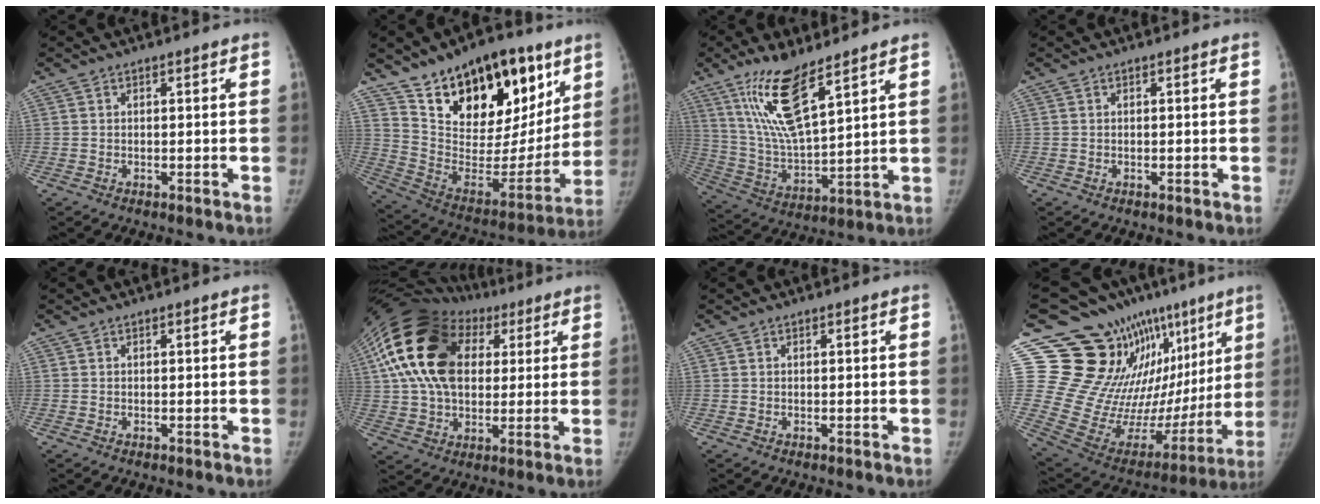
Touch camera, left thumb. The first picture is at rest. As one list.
[{"total": 28.0, "force": [16.6, 14.6, 17.1], "torque": [-0.217, -0.053, 0.277]}, {"total": 15.1, "force": [9.4, 4.2, 11.1], "torque": [-0.206, -0.053, 0.194]}, {"total": 0.0}, {"total": 0.0}, {"total": 23.9, "force": [6.6, 16.7, 15.7], "torque": [-0.291, 0.036, 0.116]}, {"total": 0.0}, {"total": 28.3, "force": [15.2, 13.4, 19.7], "torque": [-0.254, -0.052, 0.266]}]